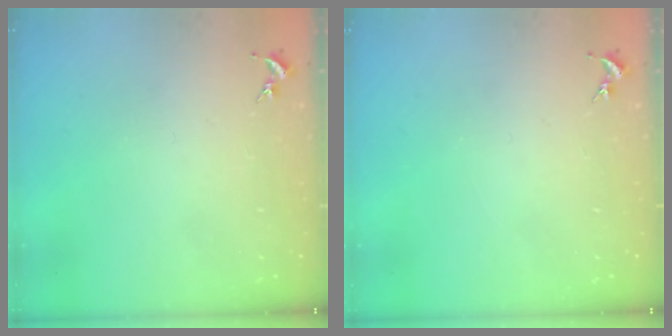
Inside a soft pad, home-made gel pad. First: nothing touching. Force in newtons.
{"total": 0.0}